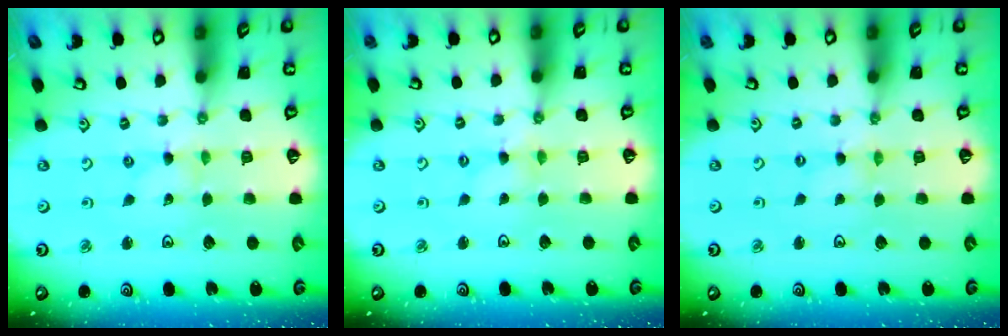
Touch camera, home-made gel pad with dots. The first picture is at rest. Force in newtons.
{"total": 0.0}
{"total": 0.0}